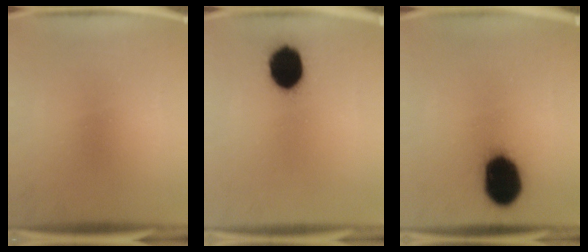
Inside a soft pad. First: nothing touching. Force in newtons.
{"total": 11.6}
{"total": 17.4}